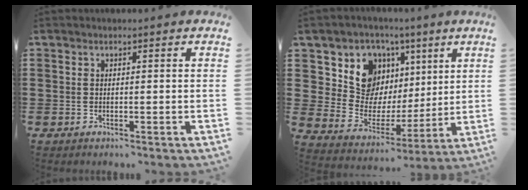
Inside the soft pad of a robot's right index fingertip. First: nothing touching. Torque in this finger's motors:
{"motor_torque": [1.29, 0.83, 0.55, 0.13]}